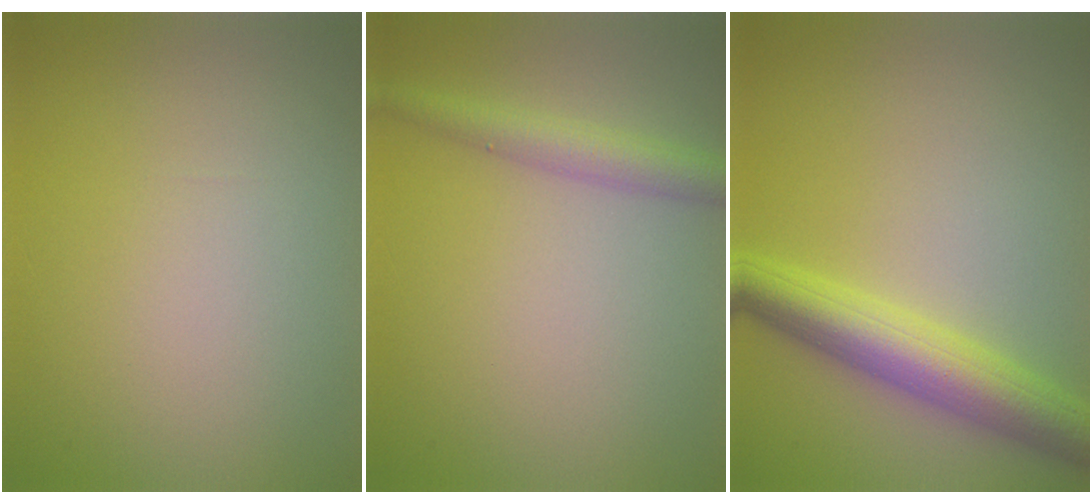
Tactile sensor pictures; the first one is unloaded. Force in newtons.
{"total": 3.0, "press": 3.0, "slide": 0.1}
{"total": 6.2, "press": 6.2, "slide": 0.1}